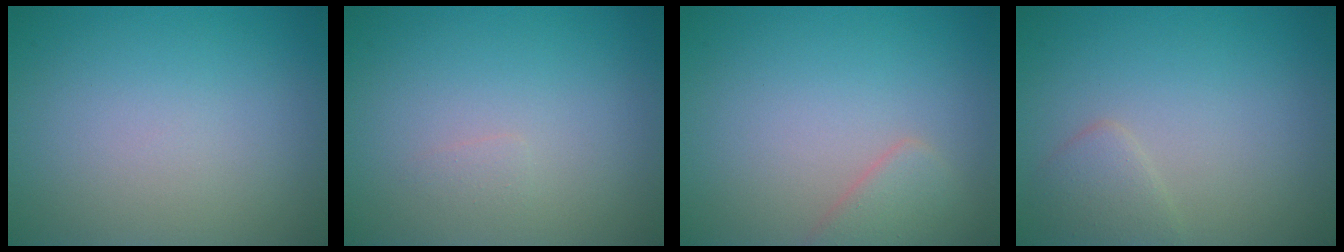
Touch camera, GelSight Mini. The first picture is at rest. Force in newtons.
{"total": 0.6, "press": 0.6, "slide": 0.0}
{"total": 1.9, "press": 1.9, "slide": 0.2}
{"total": 1.6, "press": 1.6, "slide": 0.1}